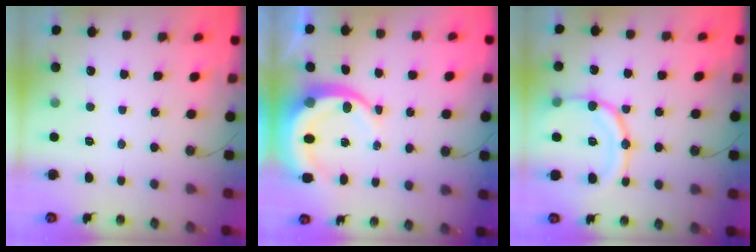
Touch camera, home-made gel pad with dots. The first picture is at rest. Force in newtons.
{"total": 8.9, "press": 8.8, "slide": 1.0}
{"total": 17.4, "press": 17.2, "slide": 3.1}